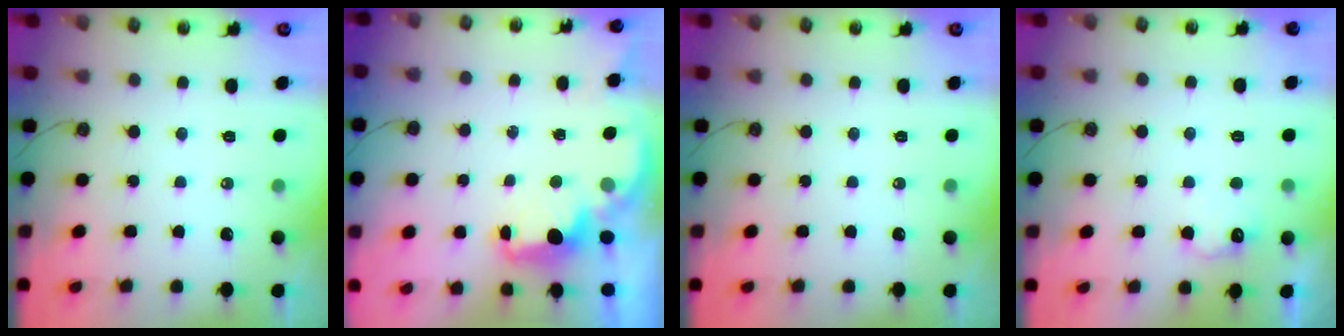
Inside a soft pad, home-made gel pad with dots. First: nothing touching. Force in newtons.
{"total": 2.2, "press": 2.1, "slide": 0.8}
{"total": 0.0}
{"total": 7.2, "press": 7.1, "slide": 1.3}